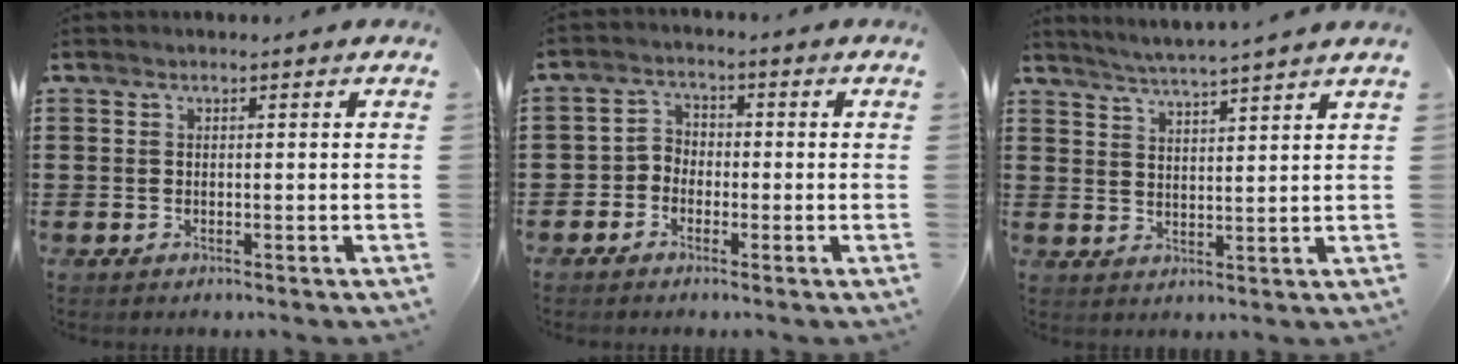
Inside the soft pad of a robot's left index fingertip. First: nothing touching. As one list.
[{"total": 3.0, "force": [-2.0, 2.2, 0.5], "torque": [-0.020, 0.009, -0.046]}, {"total": 4.0, "force": [3.6, -1.2, 1.1], "torque": [-0.033, -0.023, 0.062]}]